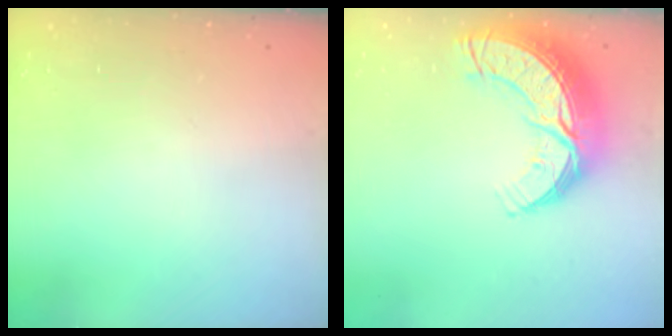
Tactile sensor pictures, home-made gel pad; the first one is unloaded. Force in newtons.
{"total": 17.3, "press": 17.2, "slide": 1.2}